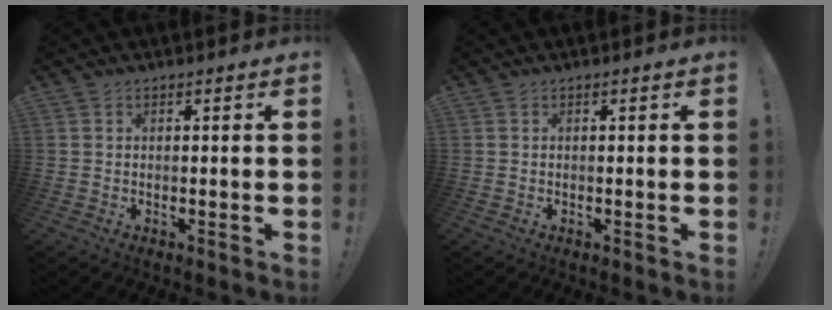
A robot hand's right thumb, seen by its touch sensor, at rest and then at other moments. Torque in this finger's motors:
{"motor_torque": [0.00, 0.00, 0.00, 0.00, 0.00]}